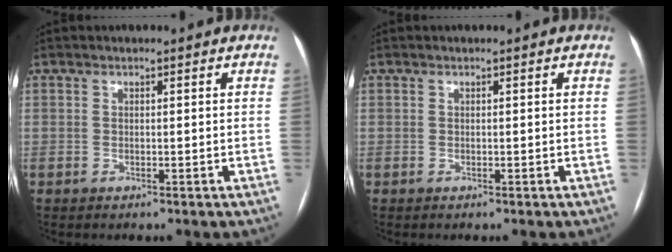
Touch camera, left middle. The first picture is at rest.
{"total": 0.0}